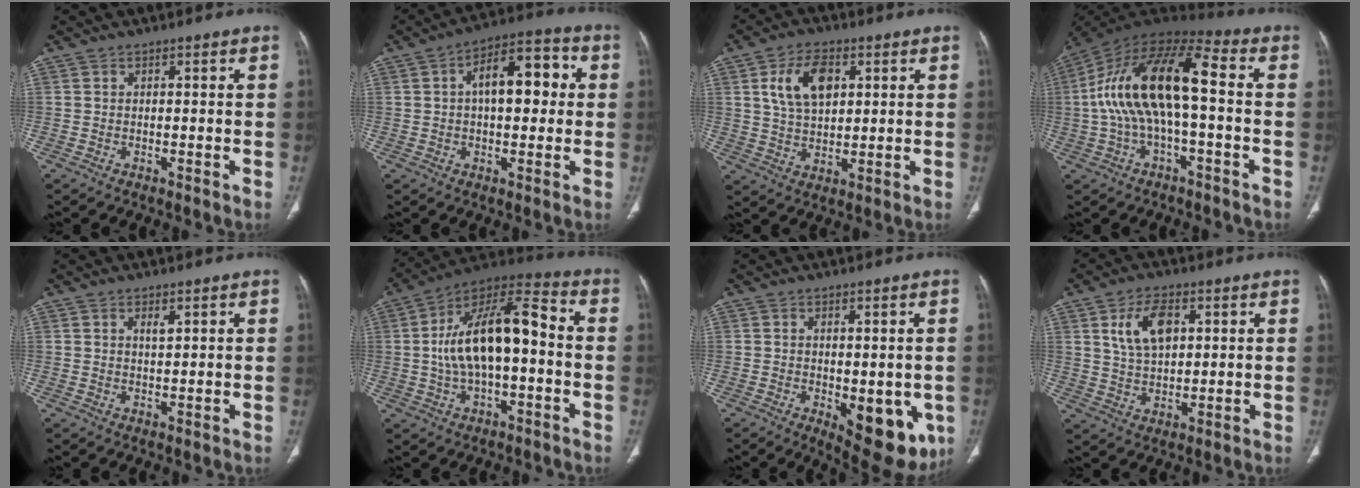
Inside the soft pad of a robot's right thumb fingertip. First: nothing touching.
{"total": 12.6, "force": [2.0, 6.4, 10.6], "torque": [-0.135, 0.029, 0.024]}
{"total": 10.2, "force": [3.3, 6.1, 7.5], "torque": [-0.122, -0.006, 0.062]}
{"total": 17.9, "force": [-0.2, 7.2, 16.4], "torque": [-0.323, 0.055, -0.011]}
{"total": 1.5, "force": [0.8, 0.6, 1.1], "torque": [-0.018, -0.005, 0.015]}
{"total": 17.7, "force": [-0.6, 8.1, 15.7], "torque": [-0.275, 0.048, -0.016]}
{"total": 12.5, "force": [-3.4, 5.7, 10.6], "torque": [-0.105, -0.014, -0.027]}
{"total": 8.6, "force": [2.9, 4.9, 6.5], "torque": [-0.108, -0.007, 0.059]}